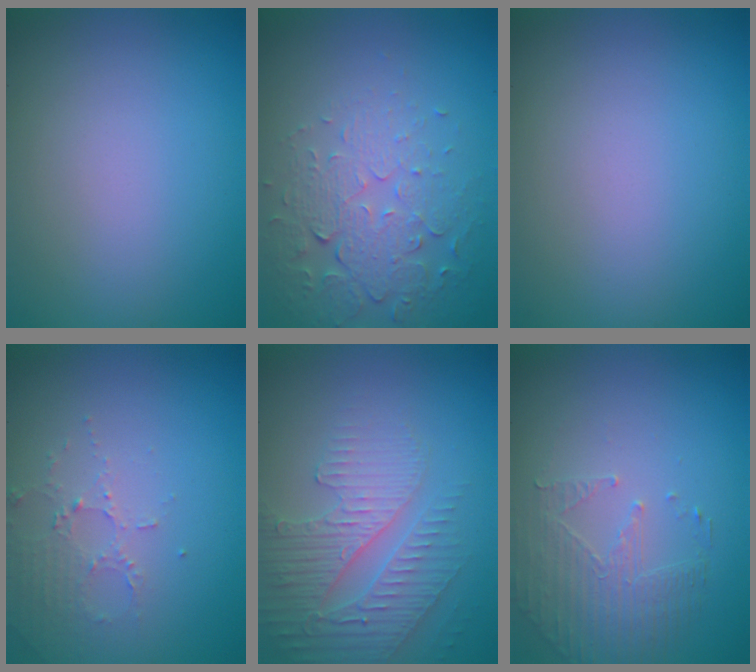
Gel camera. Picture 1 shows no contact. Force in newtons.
{"total": 5.5, "press": 3.7, "slide": 4.1}
{"total": 0.0}
{"total": 2.1, "press": 2.1, "slide": 0.4}
{"total": 3.9, "press": 3.7, "slide": 1.2}
{"total": 1.9, "press": 1.5, "slide": 1.2}